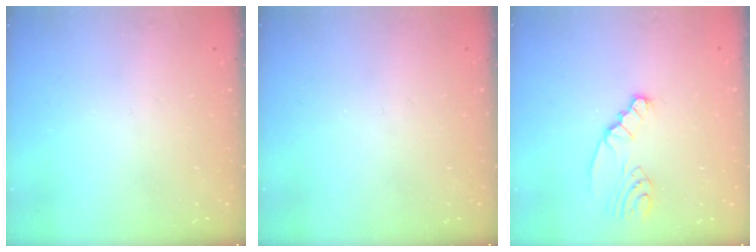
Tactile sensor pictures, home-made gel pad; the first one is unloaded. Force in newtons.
{"total": 0.0}
{"total": 2.4, "press": 2.4, "slide": 0.3}